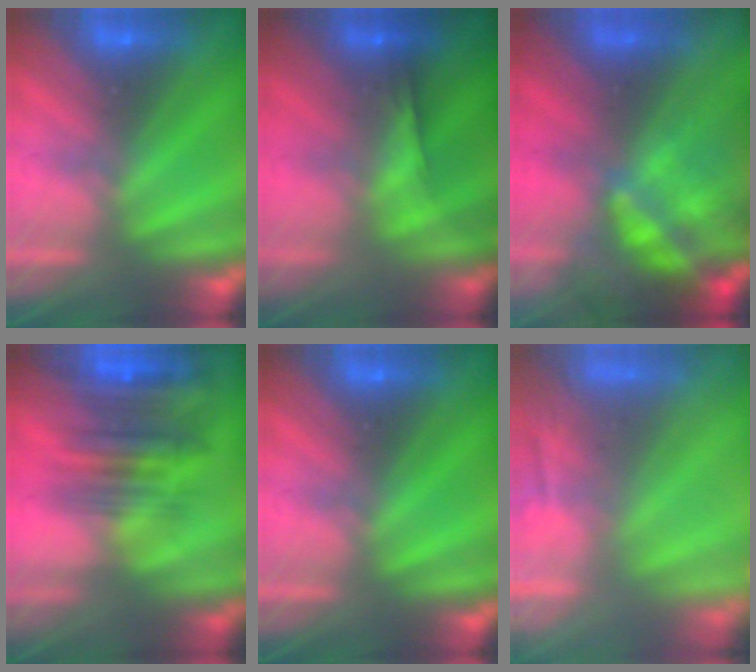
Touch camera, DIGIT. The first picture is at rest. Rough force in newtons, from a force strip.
{"total": 1.4}
{"total": 10.4}
{"total": 6.5}
{"total": 0.0}
{"total": 5.8}